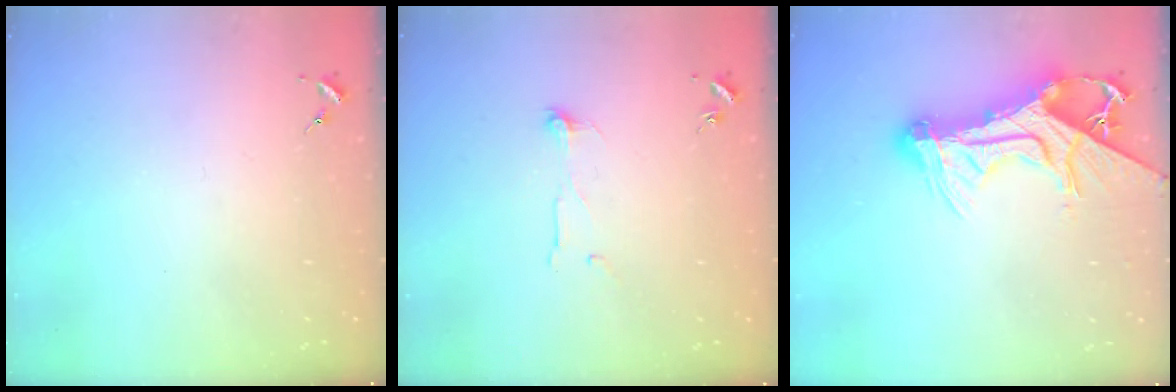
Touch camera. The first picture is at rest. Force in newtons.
{"total": 4.8, "press": 4.8, "slide": 0.4}
{"total": 19.7, "press": 19.6, "slide": 1.8}